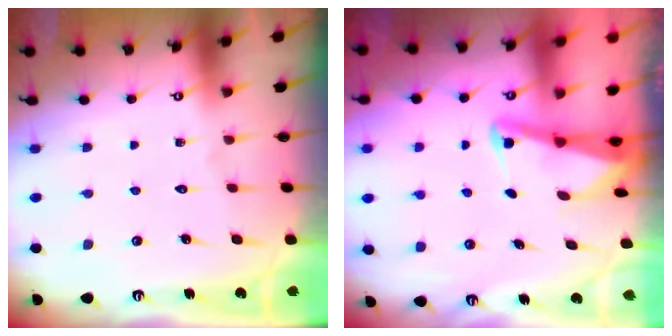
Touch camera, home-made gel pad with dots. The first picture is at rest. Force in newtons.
{"total": 2.7, "press": 2.6, "slide": 0.6}